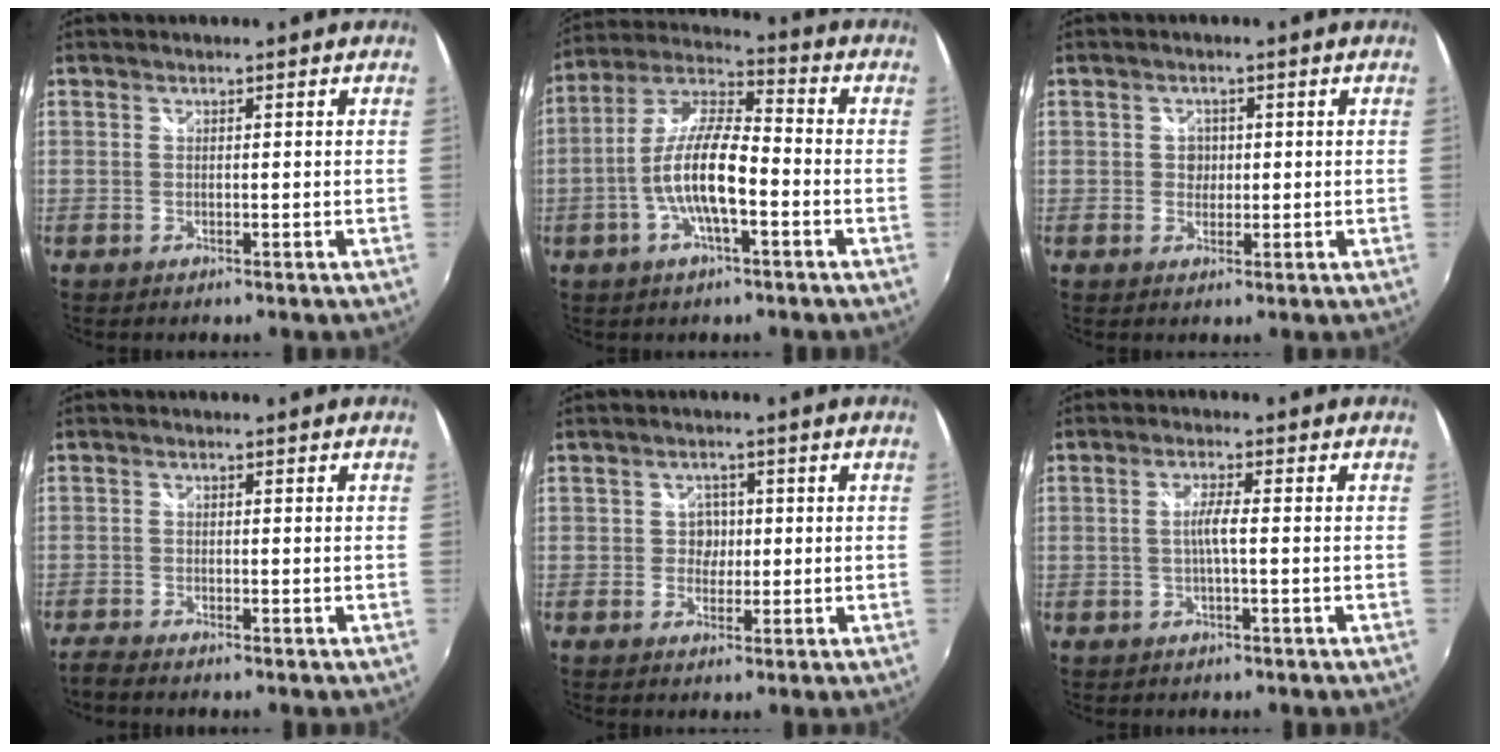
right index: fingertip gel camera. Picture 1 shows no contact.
{"total": 12.0, "force": [-3.6, 3.4, 10.9], "torque": [-0.226, 0.004, -0.069]}
{"total": 2.2, "force": [0.0, 2.1, 0.6], "torque": [-0.004, 0.004, -0.004]}
{"total": 2.3, "force": [-2.2, 0.1, 0.6], "torque": [-0.025, -0.009, -0.043]}
{"total": 2.6, "force": [-0.2, 2.6, 0.5], "torque": [-0.005, 0.007, -0.006]}
{"total": 1.7, "force": [-0.3, 0.0, 1.6], "torque": [-0.030, 0.002, -0.009]}